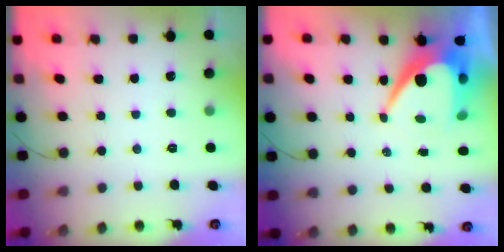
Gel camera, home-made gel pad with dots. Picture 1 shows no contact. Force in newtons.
{"total": 11.8, "press": 11.8, "slide": 0.9}